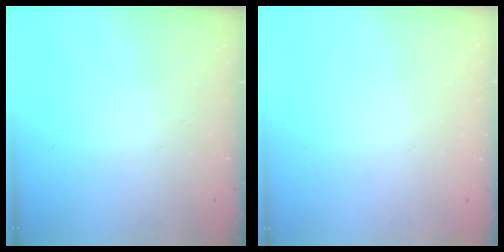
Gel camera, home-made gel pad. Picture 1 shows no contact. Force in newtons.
{"total": 2.0, "press": 2.0, "slide": 0.1}